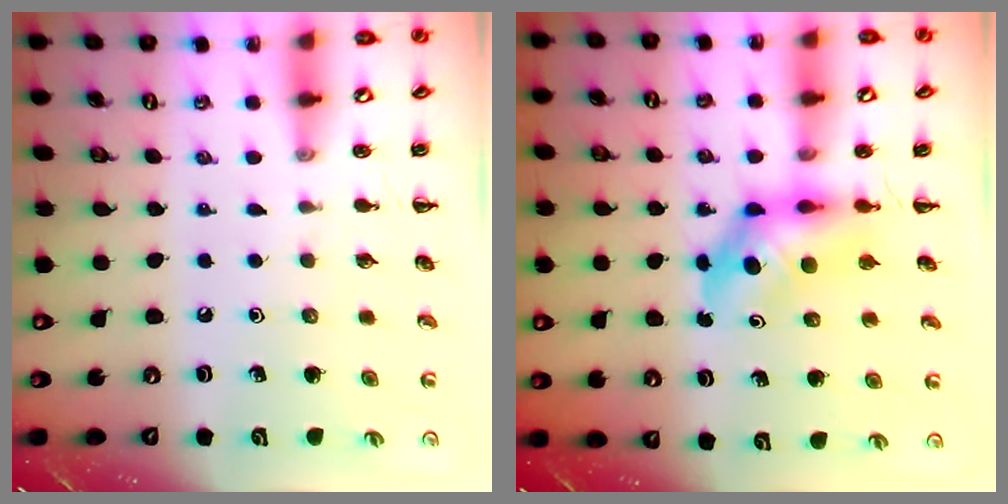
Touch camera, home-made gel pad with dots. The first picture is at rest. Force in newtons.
{"total": 5.4, "press": 5.3, "slide": 1.0}